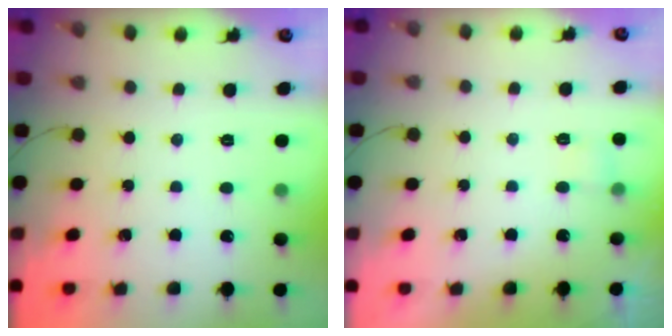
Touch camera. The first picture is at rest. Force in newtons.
{"total": 2.8, "press": 2.6, "slide": 1.1}